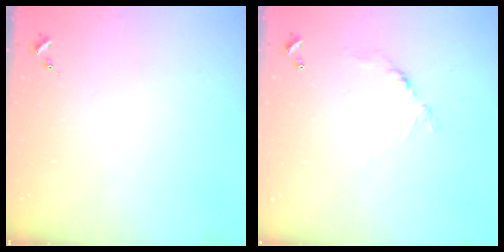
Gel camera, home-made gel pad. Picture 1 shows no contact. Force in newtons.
{"total": 6.7, "press": 6.7, "slide": 0.5}